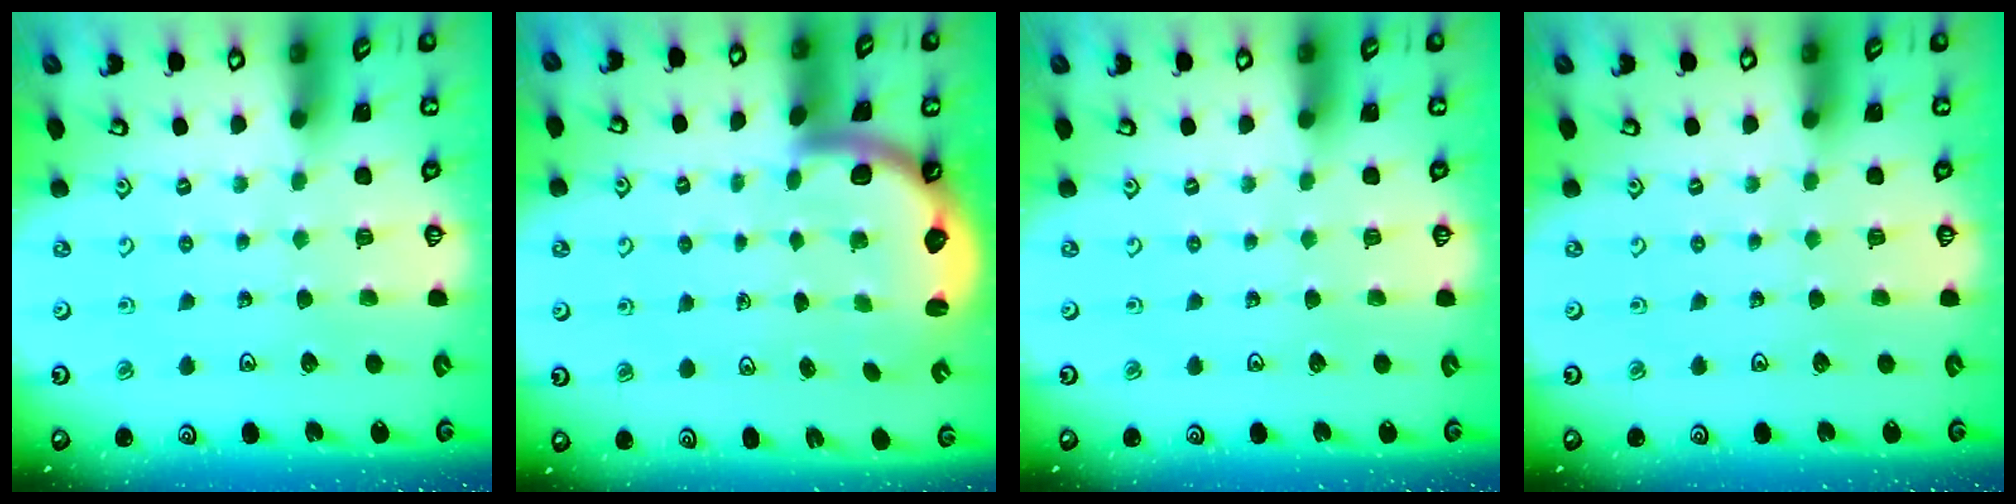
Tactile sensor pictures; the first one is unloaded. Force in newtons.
{"total": 2.8, "press": 2.8, "slide": 0.5}
{"total": 0.0}
{"total": 0.0}